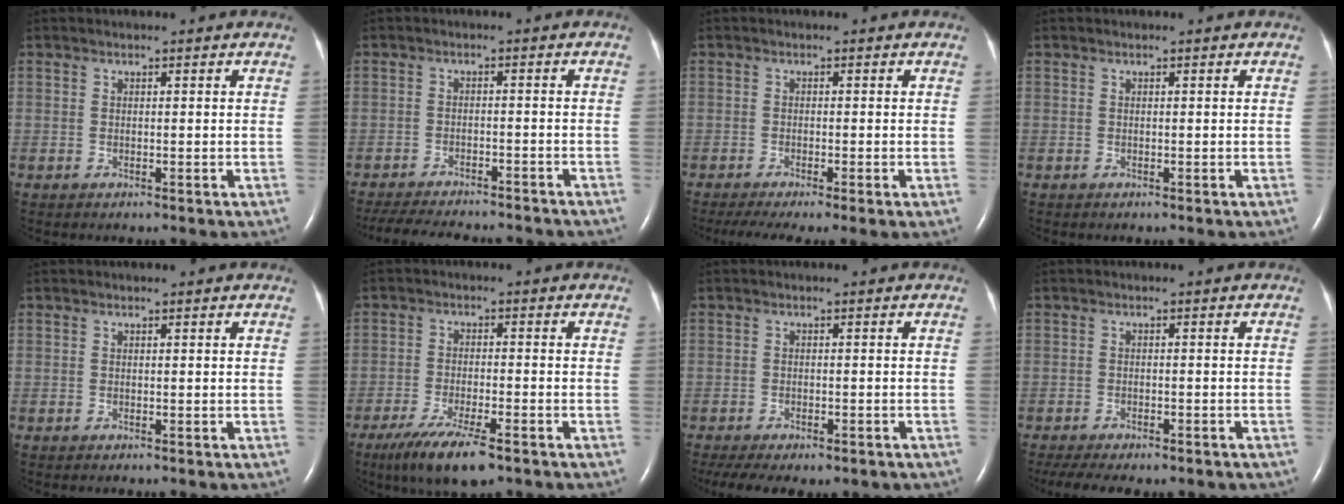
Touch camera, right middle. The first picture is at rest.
{"total": 16.9, "force": [-15.0, 3.4, 6.9], "torque": [-0.150, -0.023, -0.200]}
{"total": 7.3, "force": [-5.1, 0.8, 5.3], "torque": [-0.083, -0.019, -0.085]}
{"total": 0.0}
{"total": 0.0}
{"total": 8.9, "force": [-6.0, 1.5, 6.5], "torque": [-0.121, -0.022, -0.098]}
{"total": 11.8, "force": [-8.5, 4.7, 6.7], "torque": [-0.130, -0.006, -0.111]}
{"total": 10.7, "force": [-8.3, 3.4, 5.7], "torque": [-0.095, 0.000, -0.112]}